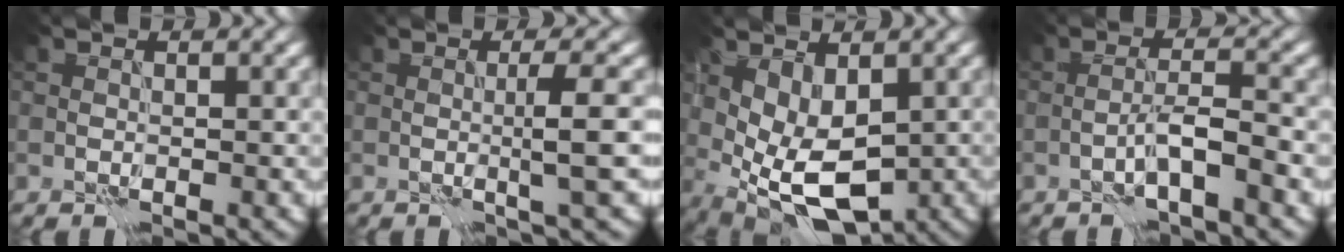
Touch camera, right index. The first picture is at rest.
{"total": 2.8, "force": [-0.1, -0.2, 2.8], "torque": [-0.045, 0.001, -0.003]}
{"total": 6.6, "force": [-0.9, 3.4, 5.6], "torque": [-0.119, -0.012, -0.009]}
{"total": 2.7, "force": [-1.4, -0.2, 2.3], "torque": [-0.043, 0.014, -0.030]}